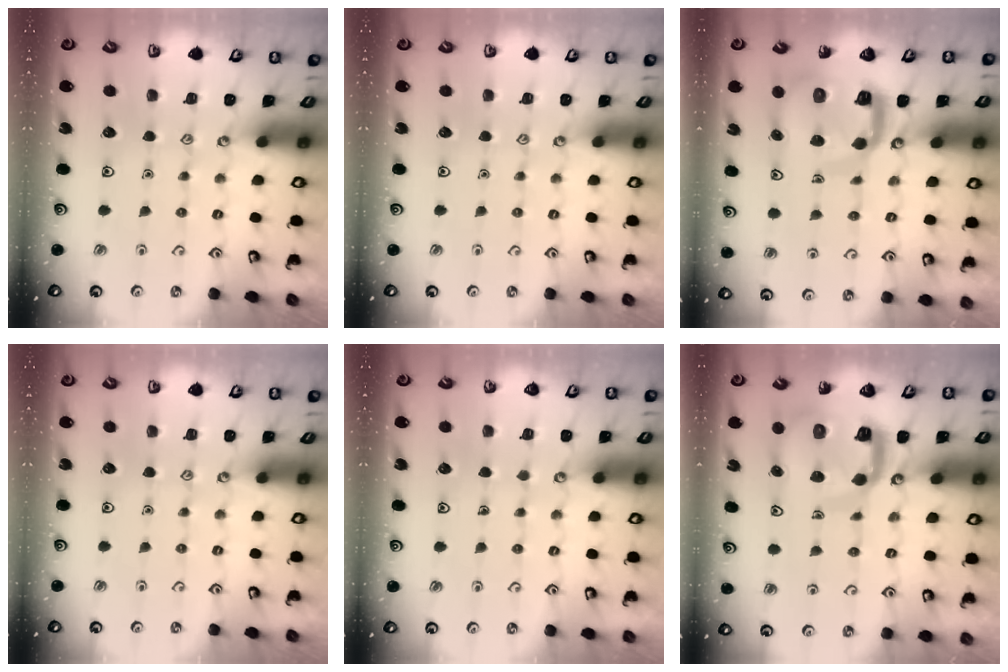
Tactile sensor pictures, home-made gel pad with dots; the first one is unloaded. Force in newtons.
{"total": 0.0}
{"total": 10.2, "press": 10.1, "slide": 1.4}
{"total": 0.0}
{"total": 0.8, "press": 0.8, "slide": 0.3}
{"total": 10.2, "press": 10.1, "slide": 1.4}